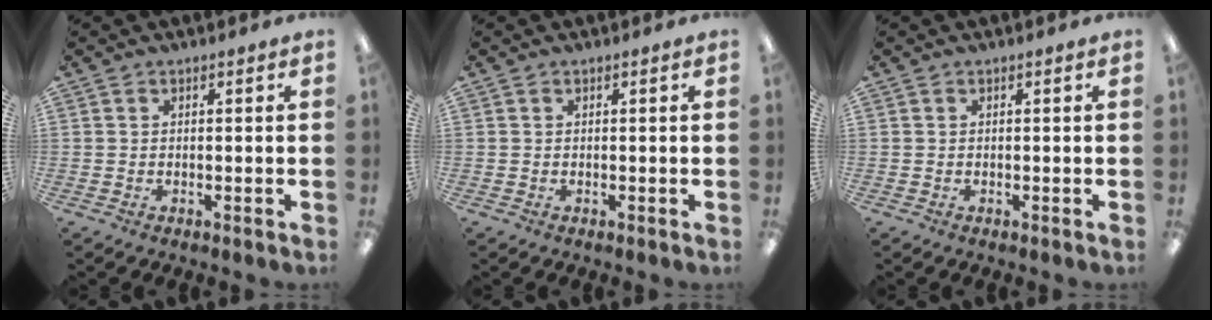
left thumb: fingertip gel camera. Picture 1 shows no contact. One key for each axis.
{"total": 0.0}
{"total": 0.0}